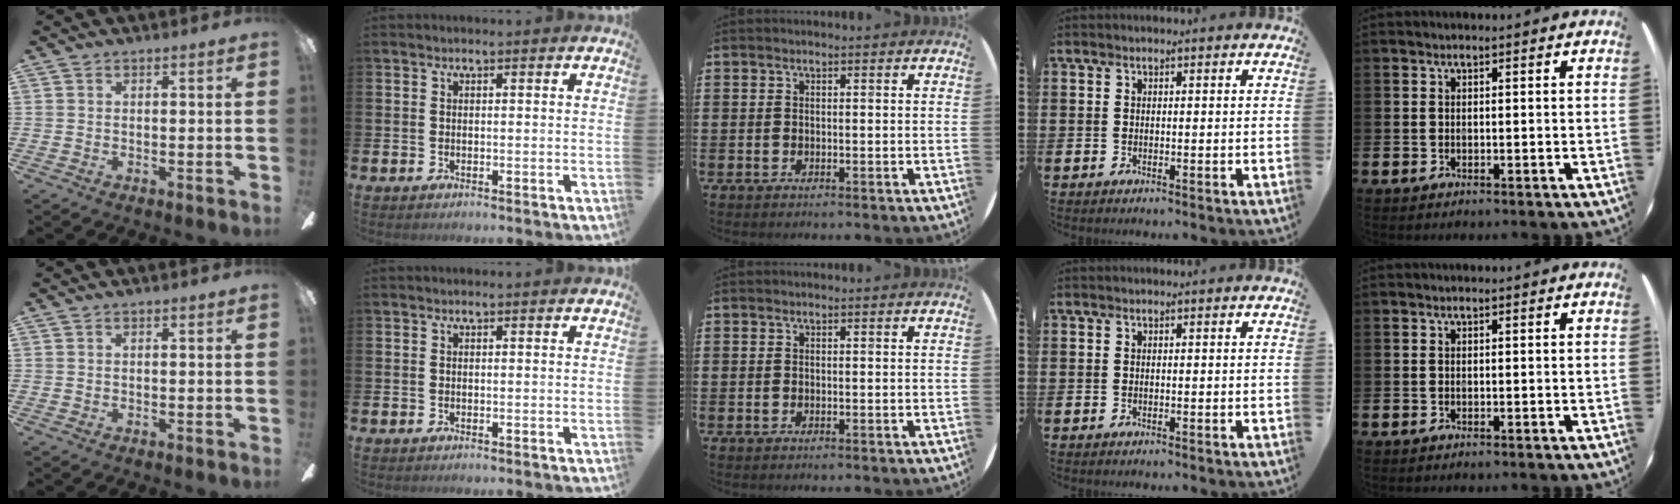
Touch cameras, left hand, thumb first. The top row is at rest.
{}